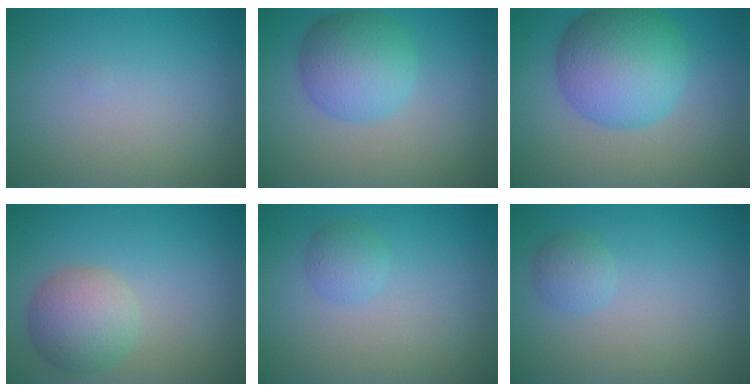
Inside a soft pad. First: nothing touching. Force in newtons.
{"total": 5.2, "press": 5.2, "slide": 0.1}
{"total": 8.6, "press": 8.6, "slide": 0.1}
{"total": 4.4, "press": 4.4, "slide": 0.2}
{"total": 1.5, "press": 1.5, "slide": 0.1}
{"total": 1.4, "press": 1.4, "slide": 0.1}